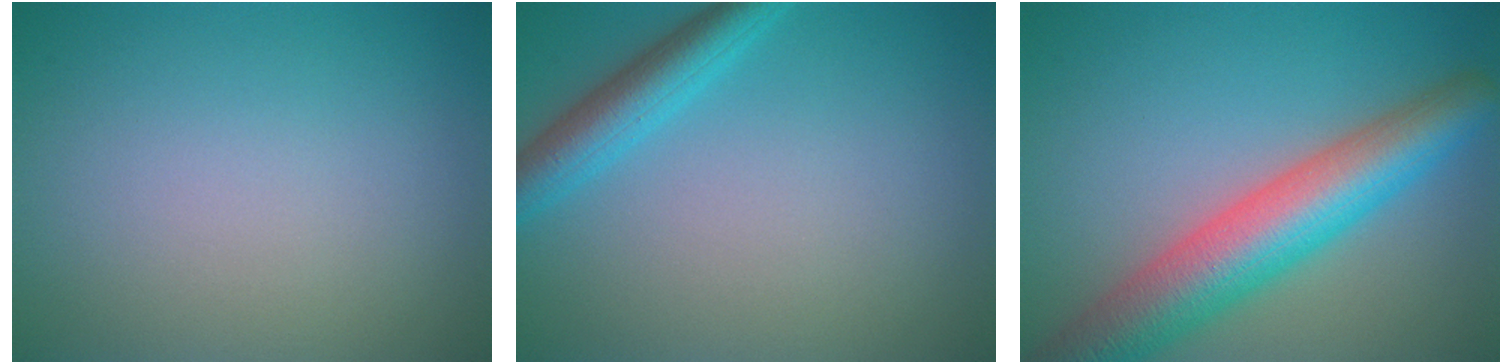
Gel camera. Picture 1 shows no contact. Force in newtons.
{"total": 3.6, "press": 3.5, "slide": 0.2}
{"total": 8.7, "press": 8.7, "slide": 0.2}